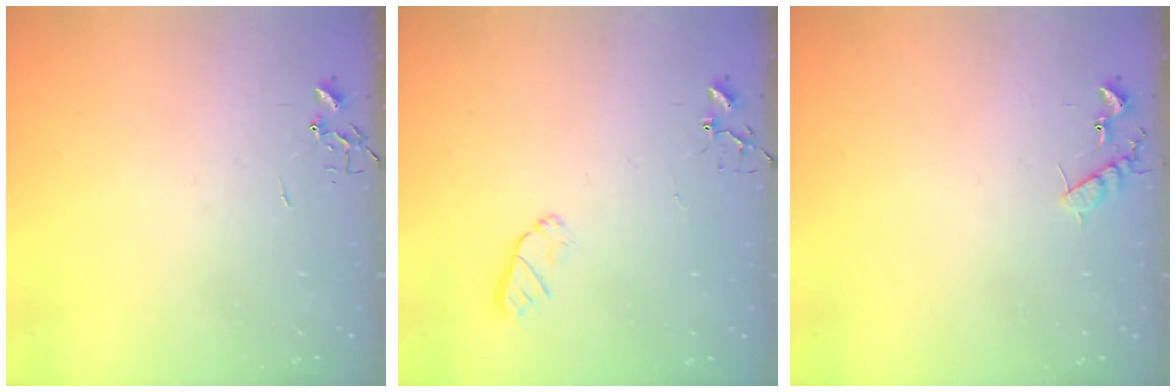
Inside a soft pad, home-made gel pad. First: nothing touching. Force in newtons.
{"total": 6.2, "press": 6.2, "slide": 0.0}
{"total": 7.6, "press": 7.6, "slide": 0.4}